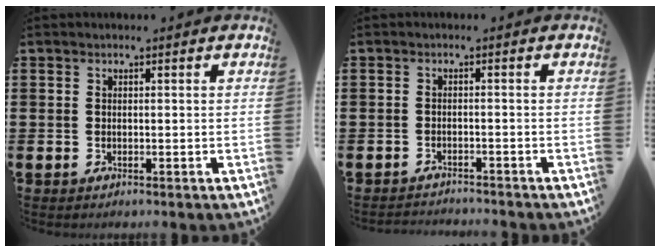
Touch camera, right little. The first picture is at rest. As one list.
[{"total": 1.4, "force": [-1.4, -0.1, -0.2], "torque": [0.000, 0.004, -0.030]}]